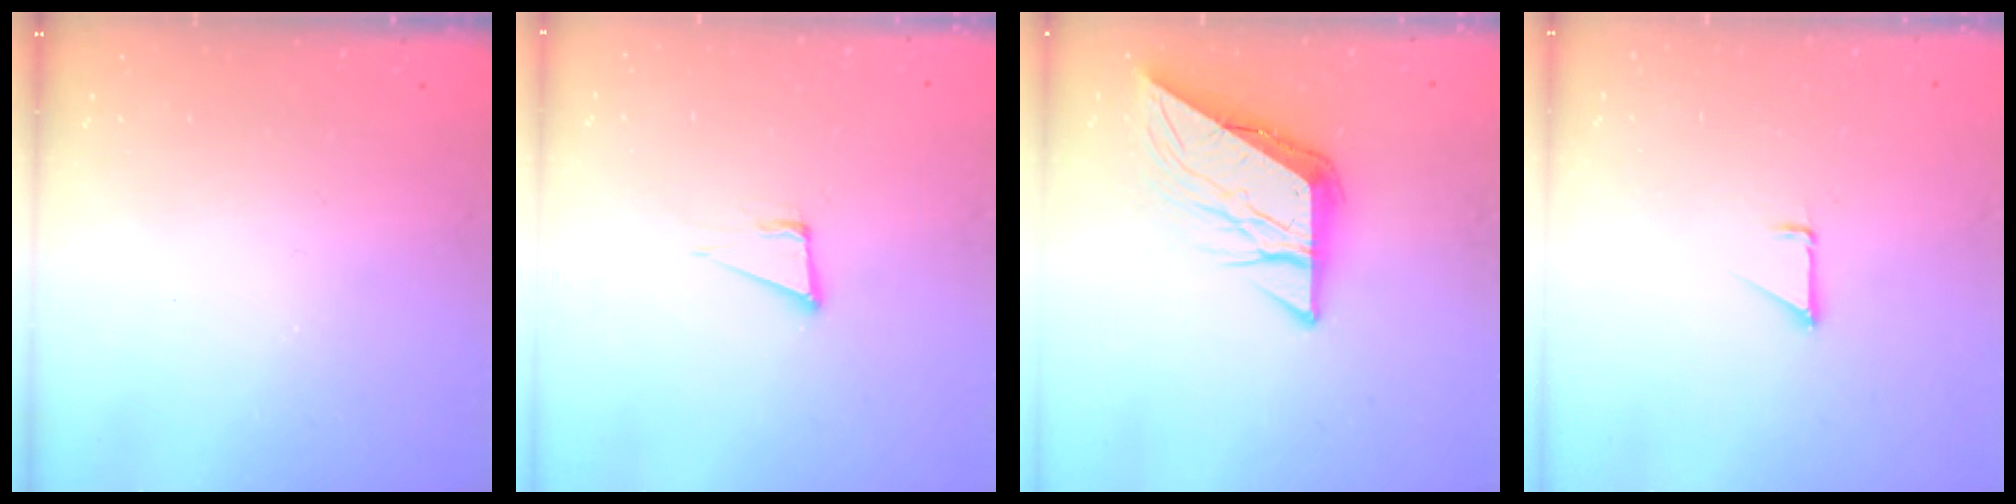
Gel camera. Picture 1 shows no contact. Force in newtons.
{"total": 5.7, "press": 4.6, "slide": 3.2}
{"total": 9.3, "press": 9.2, "slide": 1.2}
{"total": 1.3, "press": 1.3, "slide": 0.1}